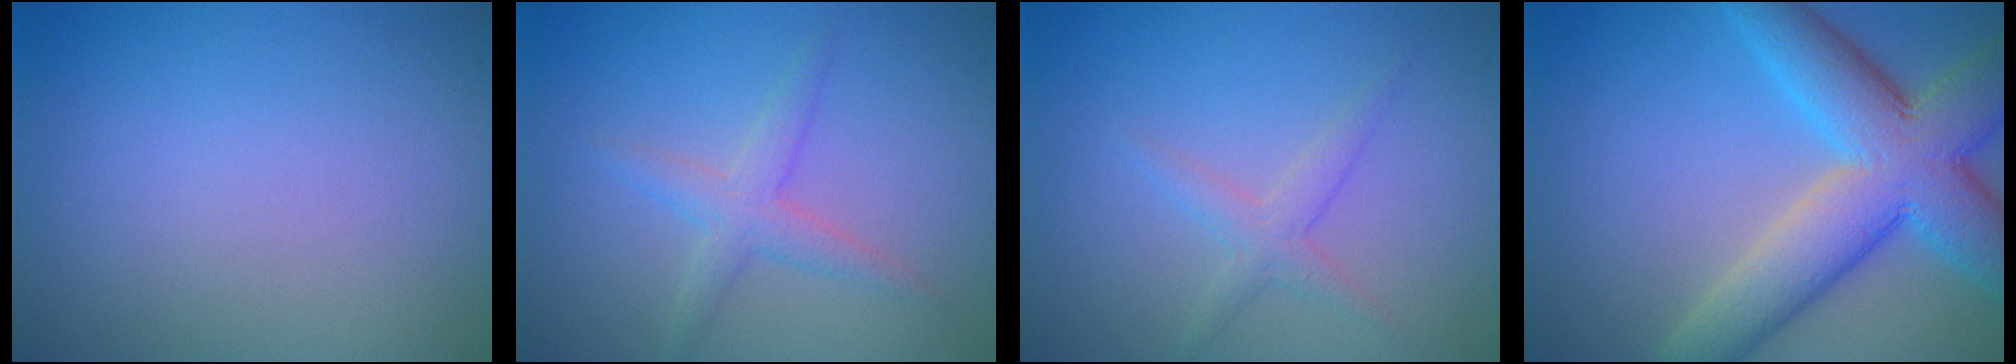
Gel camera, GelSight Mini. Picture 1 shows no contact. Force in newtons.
{"total": 2.3, "press": 2.3, "slide": 0.1}
{"total": 1.8, "press": 1.8, "slide": 0.1}
{"total": 9.8, "press": 9.7, "slide": 0.6}